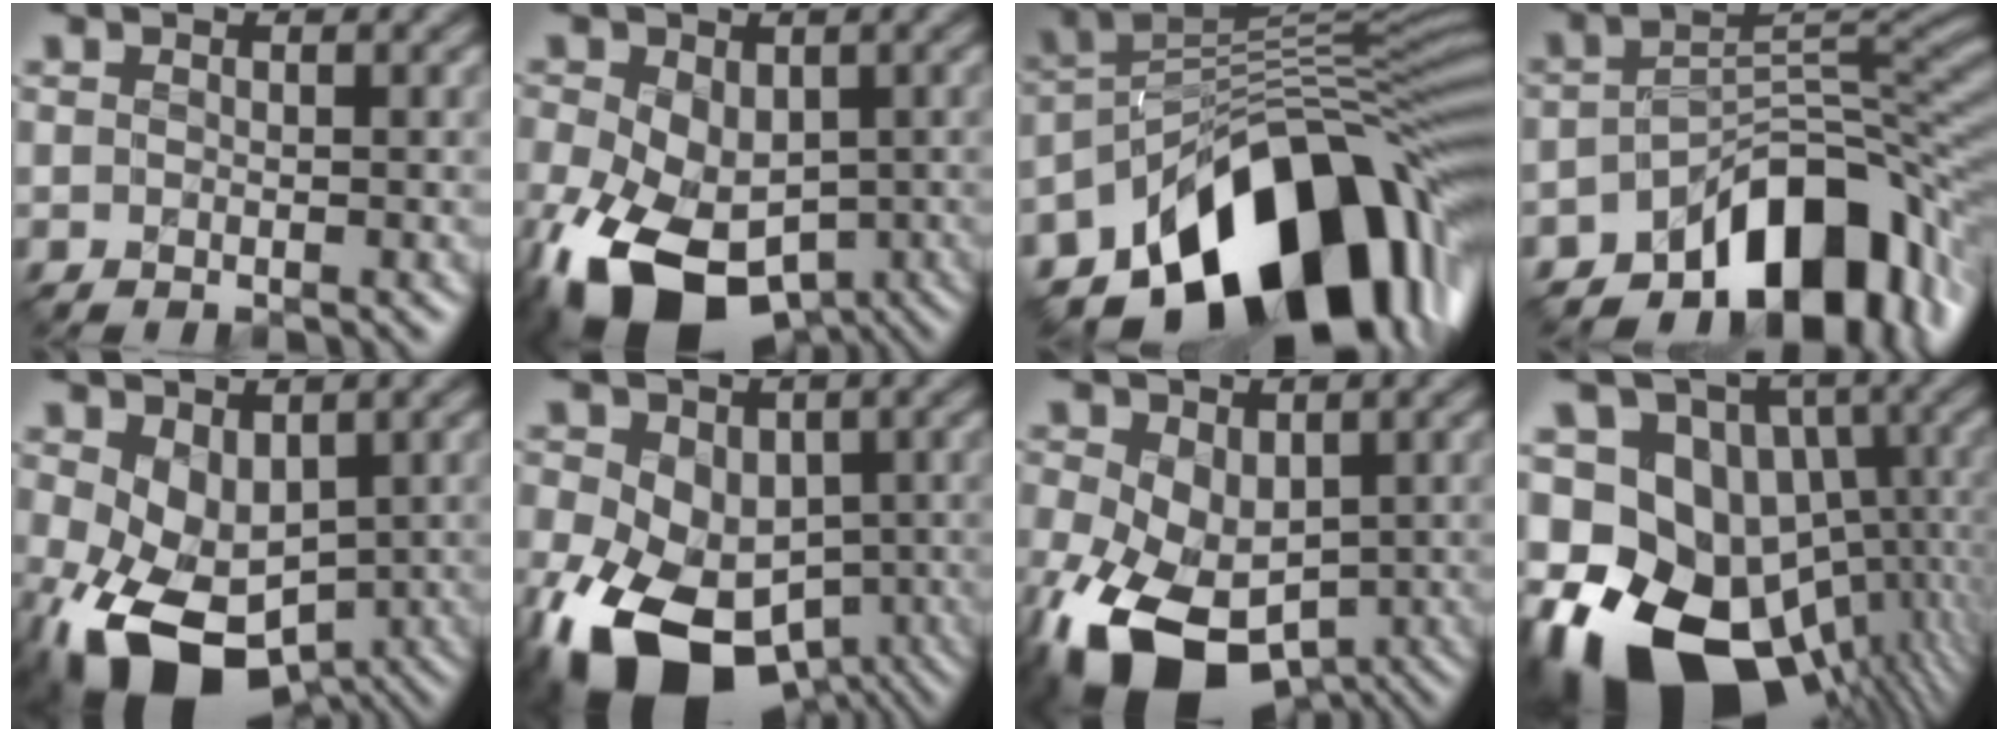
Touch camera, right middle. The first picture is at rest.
{"total": 12.5, "force": [-4.6, 7.8, 8.6], "torque": [-0.181, -0.032, -0.074]}
{"total": 15.1, "force": [-7.5, 8.3, 10.2], "torque": [-0.152, 0.021, -0.129]}
{"total": 10.4, "force": [-6.0, 5.0, 6.8], "torque": [-0.074, 0.007, -0.104]}
{"total": 8.9, "force": [-2.4, 5.8, 6.2], "torque": [-0.132, -0.023, -0.024]}
{"total": 14.8, "force": [-5.5, 10.0, 9.4], "torque": [-0.182, -0.033, -0.082]}
{"total": 11.8, "force": [-4.2, 7.3, 8.2], "torque": [-0.180, -0.038, -0.066]}
{"total": 20.5, "force": [-6.2, 14.9, 12.5], "torque": [-0.234, -0.001, -0.090]}